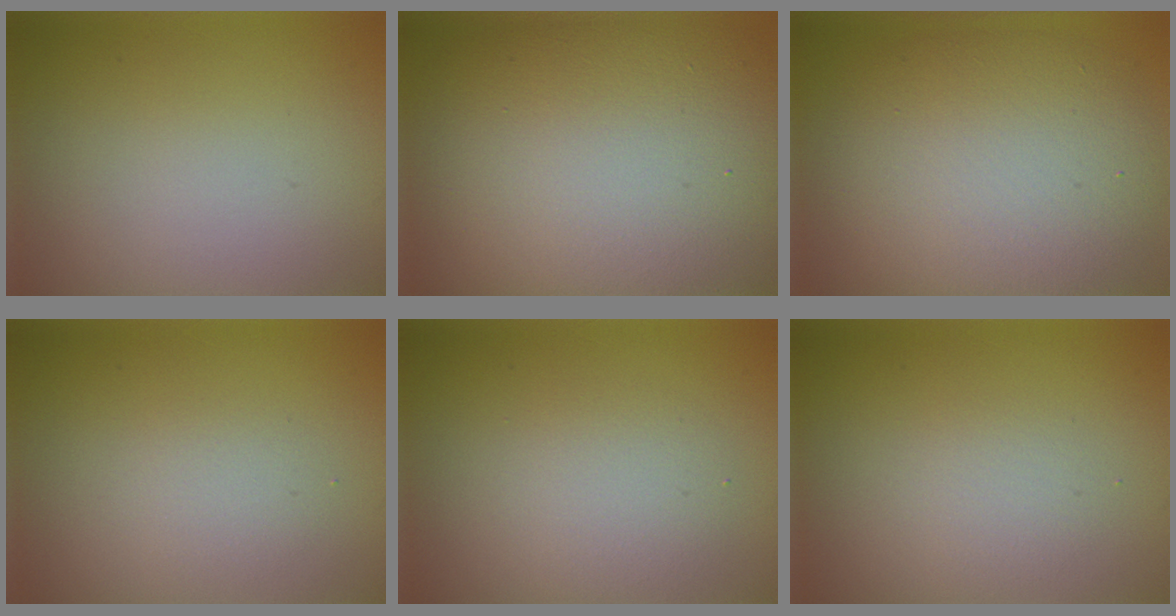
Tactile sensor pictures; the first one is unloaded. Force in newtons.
{"total": 18.1, "press": 18.0, "slide": 1.0}
{"total": 10.3, "press": 10.3, "slide": 0.2}
{"total": 1.6, "press": 1.6, "slide": 0.1}
{"total": 2.7, "press": 2.7, "slide": 0.1}
{"total": 1.7, "press": 1.7, "slide": 0.0}